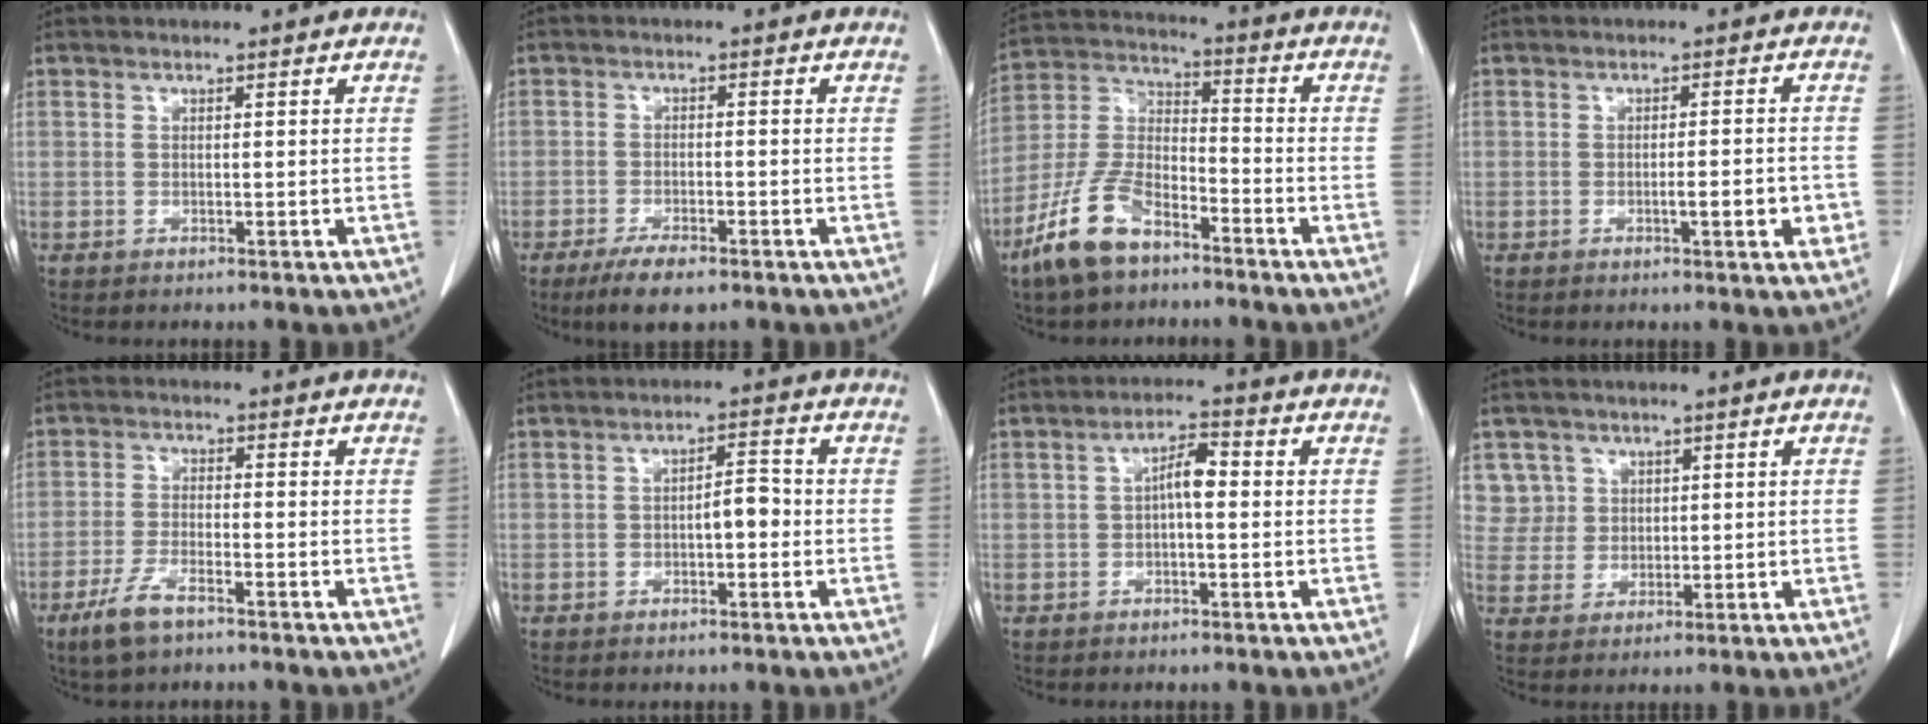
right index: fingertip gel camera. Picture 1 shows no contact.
{"total": 5.1, "force": [-3.5, 1.3, 3.4], "torque": [-0.067, -0.008, -0.057]}
{"total": 11.8, "force": [-8.0, 4.8, 7.3], "torque": [-0.172, -0.004, -0.160]}
{"total": 3.8, "force": [-1.0, 0.8, 3.6], "torque": [-0.047, 0.002, -0.009]}
{"total": 5.6, "force": [-3.8, 1.4, 3.8], "torque": [-0.091, -0.009, -0.070]}
{"total": 3.5, "force": [-0.4, 1.3, 3.2], "torque": [-0.042, 0.015, -0.005]}
{"total": 4.0, "force": [0.0, 1.1, 3.8], "torque": [-0.067, 0.014, -0.002]}
{"total": 5.2, "force": [2.5, 4.5, -0.5], "torque": [0.032, 0.010, 0.054]}